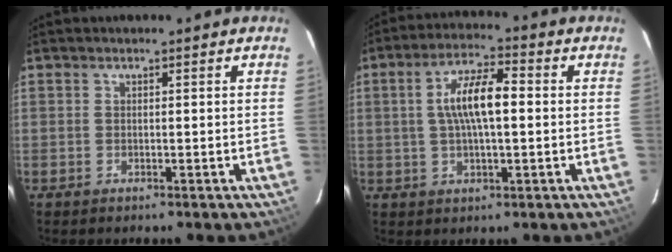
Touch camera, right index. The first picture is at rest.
{"total": 9.0, "force": [0.8, 2.8, 8.6], "torque": [-0.160, 0.014, 0.015]}